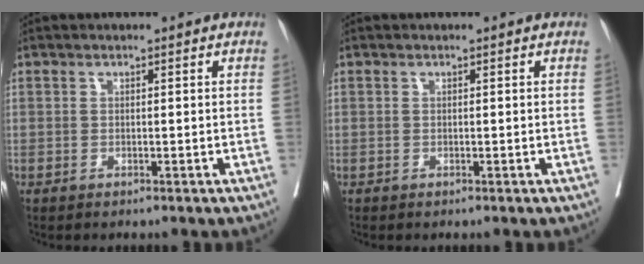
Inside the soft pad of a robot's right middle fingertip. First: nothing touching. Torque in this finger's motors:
{"motor_torque": [-1.04, -0.53, 0.00, 0.01]}